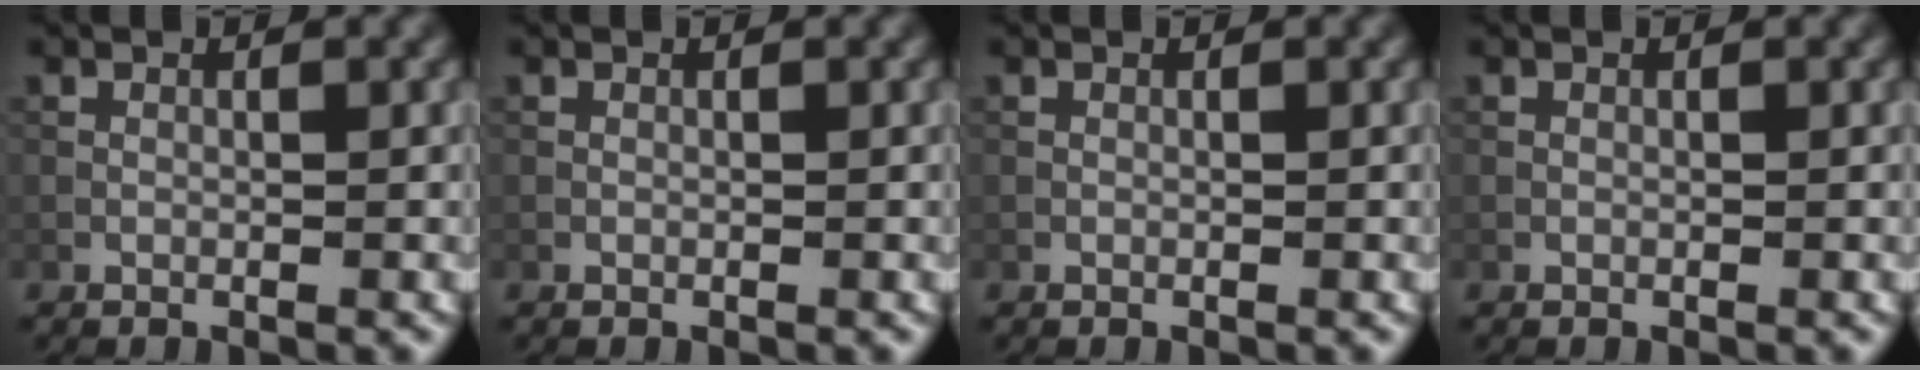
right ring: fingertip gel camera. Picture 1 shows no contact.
{"total": 0.0}
{"total": 0.0}
{"total": 0.0}